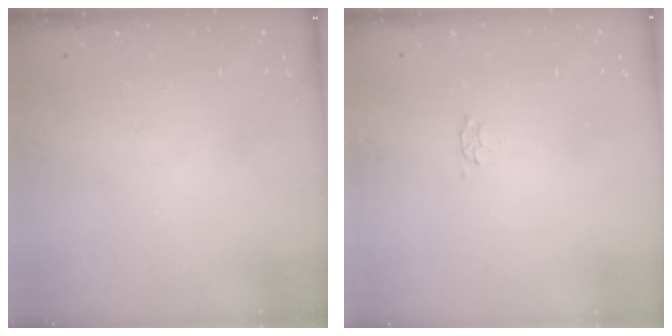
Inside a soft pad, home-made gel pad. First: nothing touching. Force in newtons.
{"total": 2.8, "press": 2.7, "slide": 0.5}